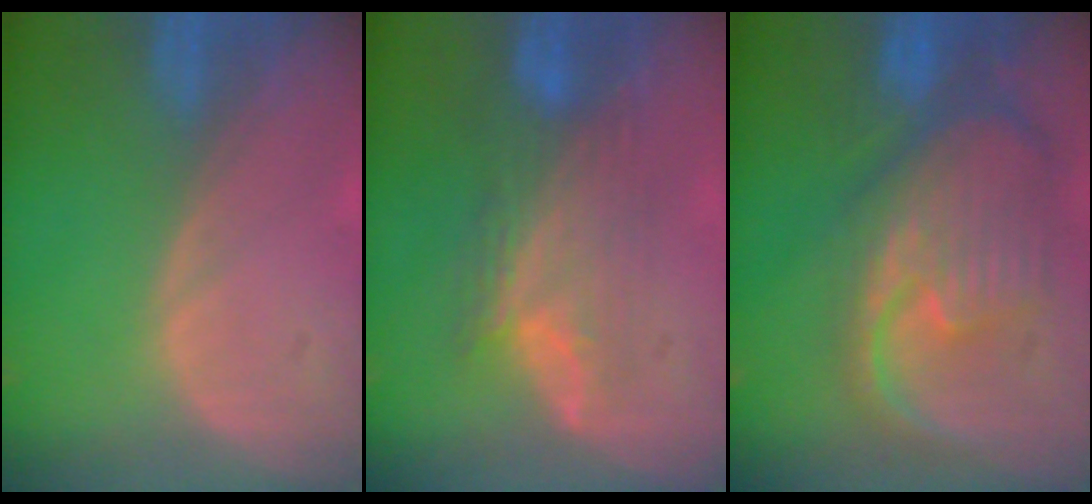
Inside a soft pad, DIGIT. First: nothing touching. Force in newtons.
{"total": 7.6, "press": 7.3, "slide": 2.2}
{"total": 12.2, "press": 10.5, "slide": 6.2}